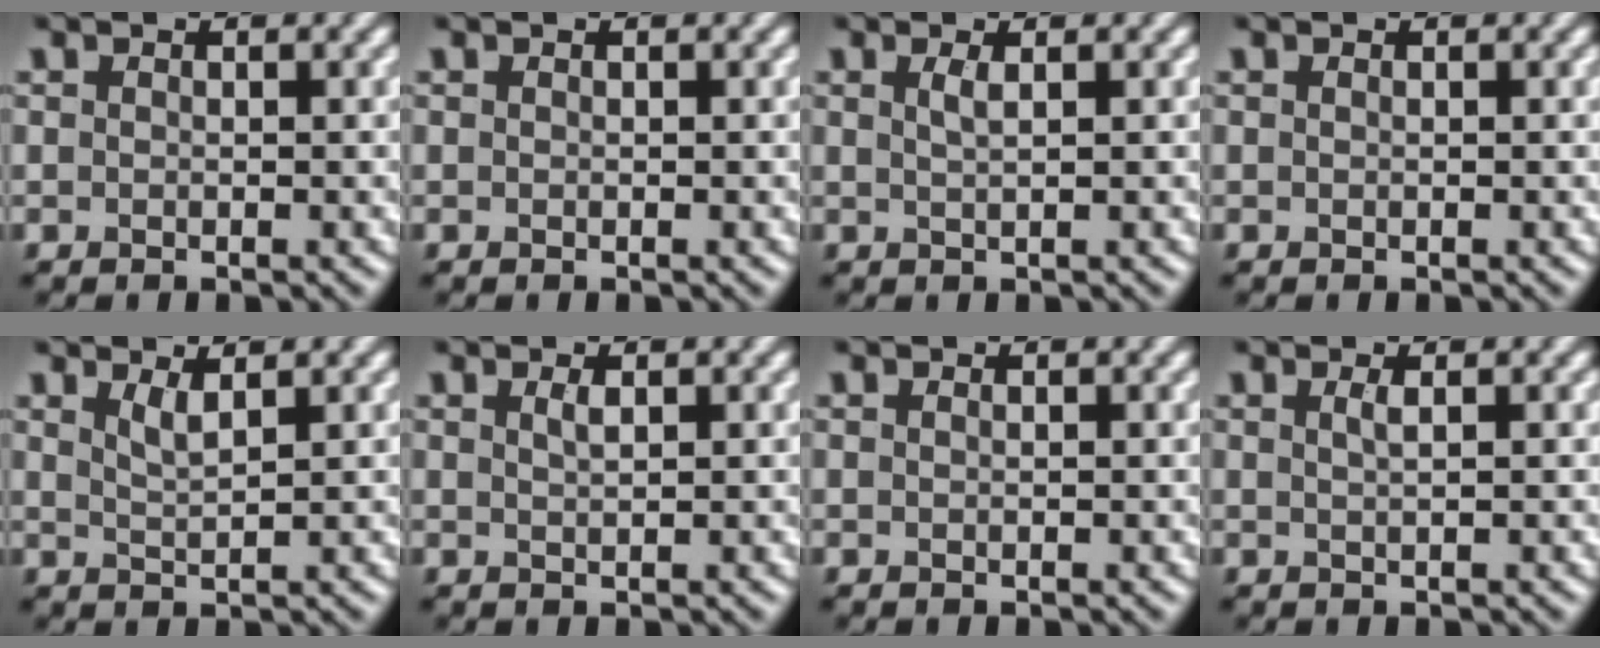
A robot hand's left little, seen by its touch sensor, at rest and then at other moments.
{"total": 0.0}
{"total": 1.3, "force": [0.5, 0.4, 1.1], "torque": [-0.018, 0.003, 0.007]}
{"total": 0.0}
{"total": 1.6, "force": [1.0, 0.4, 1.2], "torque": [-0.021, -0.002, 0.019]}
{"total": 0.9, "force": [0.5, 0.3, 0.7], "torque": [-0.012, 0.002, 0.008]}
{"total": 0.0}
{"total": 1.1, "force": [0.4, 0.4, 1.0], "torque": [-0.012, 0.003, 0.004]}